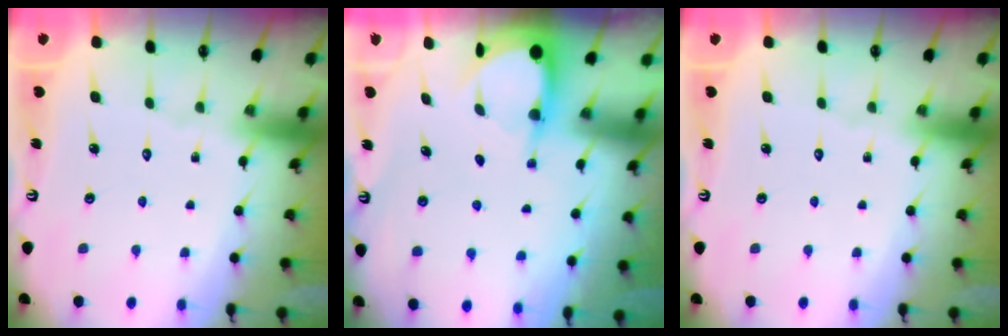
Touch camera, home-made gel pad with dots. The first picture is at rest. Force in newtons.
{"total": 3.9, "press": 3.9, "slide": 0.2}
{"total": 0.0}